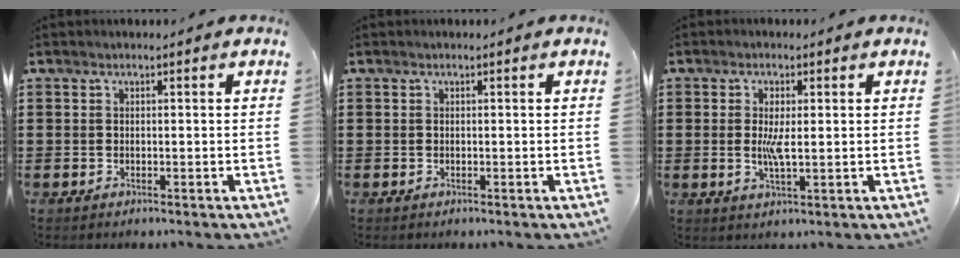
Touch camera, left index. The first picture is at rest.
{"total": 0.0}
{"total": 4.0, "force": [0.3, 1.2, 3.8], "torque": [-0.073, 0.002, 0.005]}